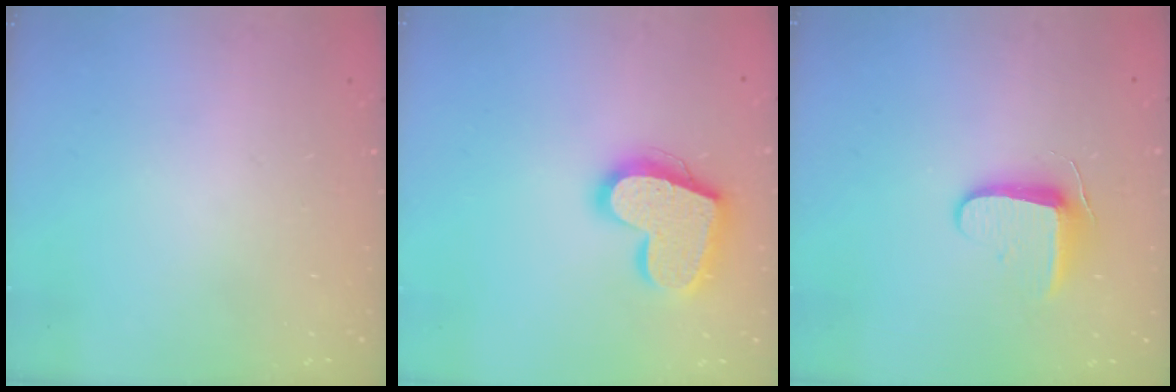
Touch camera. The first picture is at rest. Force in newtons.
{"total": 18.7, "press": 18.6, "slide": 1.4}
{"total": 9.3, "press": 9.2, "slide": 1.5}